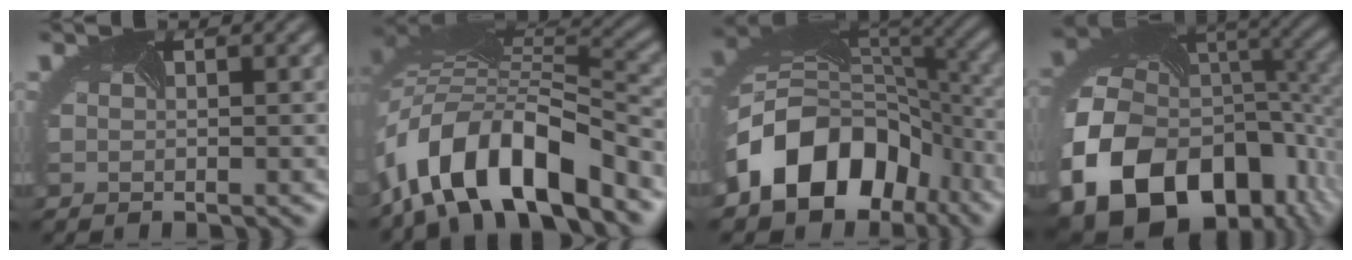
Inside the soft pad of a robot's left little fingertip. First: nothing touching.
{"total": 11.5, "force": [-6.2, 4.7, 8.4], "torque": [-0.155, 0.014, -0.120]}
{"total": 11.1, "force": [-4.8, 8.4, 5.5], "torque": [-0.101, 0.011, -0.093]}
{"total": 19.4, "force": [-6.9, 13.9, 11.6], "torque": [-0.259, -0.038, -0.094]}